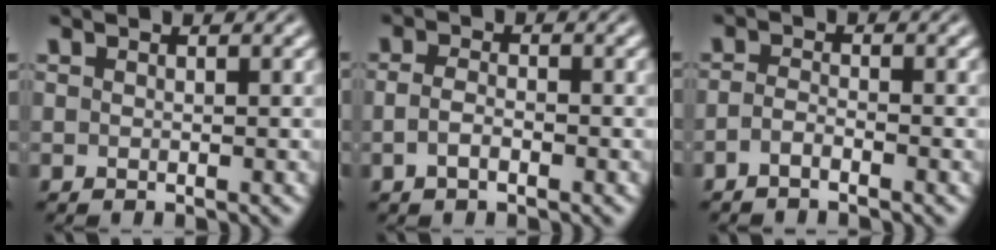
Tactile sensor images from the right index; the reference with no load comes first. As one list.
[{"total": 1.6, "force": [-1.0, 0.3, 1.2], "torque": [-0.023, -0.009, -0.012]}, {"total": 1.8, "force": [-1.7, -0.3, 0.4], "torque": [-0.008, -0.010, -0.029]}]